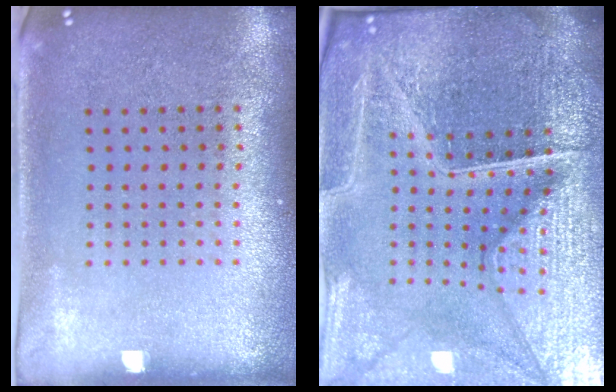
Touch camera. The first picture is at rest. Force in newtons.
{"total": 6.8, "press": 6.0, "slide": 3.1}